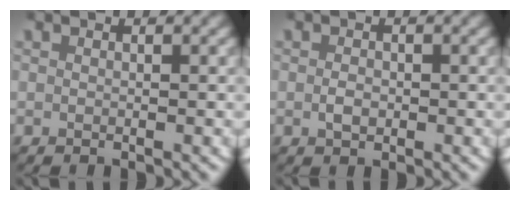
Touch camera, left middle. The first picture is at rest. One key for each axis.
{"total": 1.2, "fx": -0.3, "fy": 0.8, "fz": 0.8, "tx": -0.020, "ty": -0.005, "tz": -0.001}